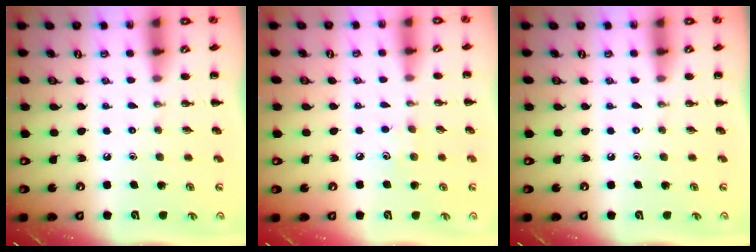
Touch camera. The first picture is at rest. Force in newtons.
{"total": 4.2, "press": 4.1, "slide": 1.1}
{"total": 0.0}